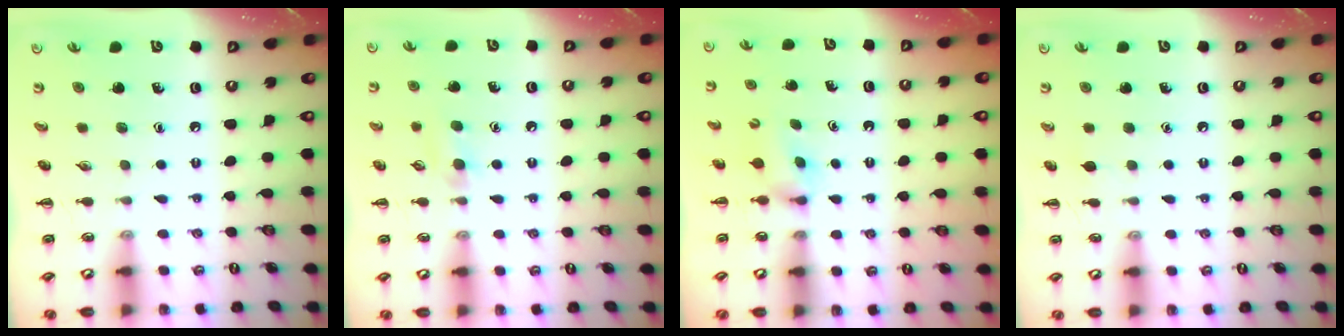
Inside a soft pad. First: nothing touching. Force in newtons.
{"total": 5.3, "press": 4.9, "slide": 1.9}
{"total": 3.6, "press": 3.4, "slide": 1.1}
{"total": 3.0, "press": 2.9, "slide": 1.0}